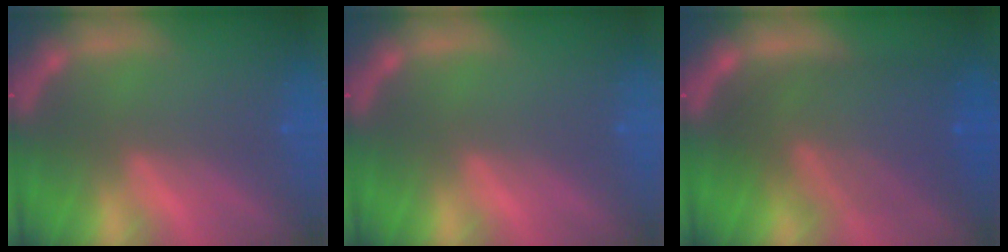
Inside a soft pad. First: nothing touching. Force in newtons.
{"total": 0.0}
{"total": 9.5}